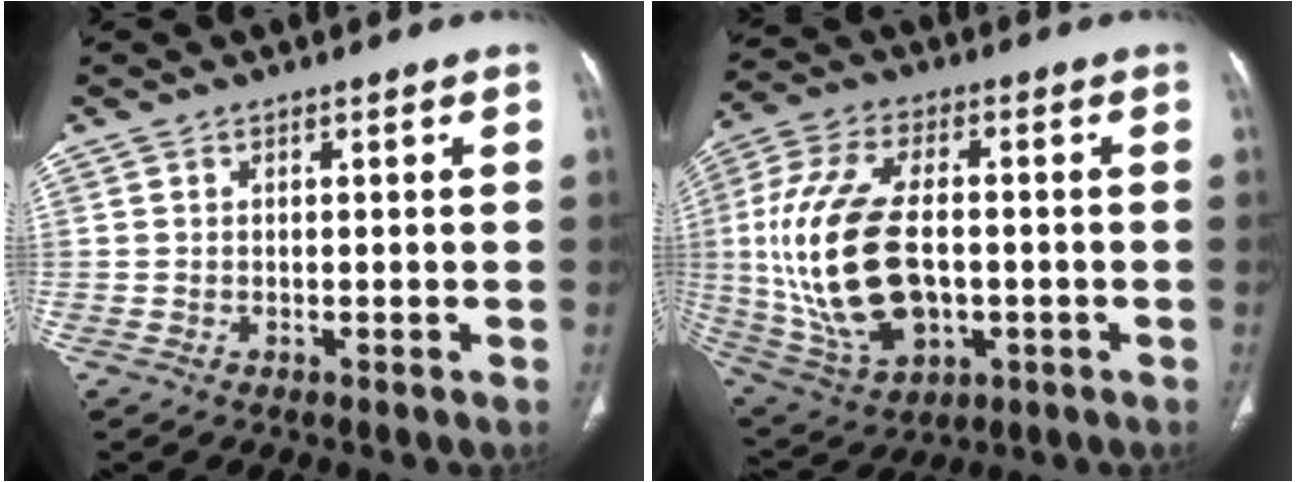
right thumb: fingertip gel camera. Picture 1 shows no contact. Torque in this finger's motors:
{"motor_torque": [-0.30, 1.75, 2.35, 0.14, 0.71]}